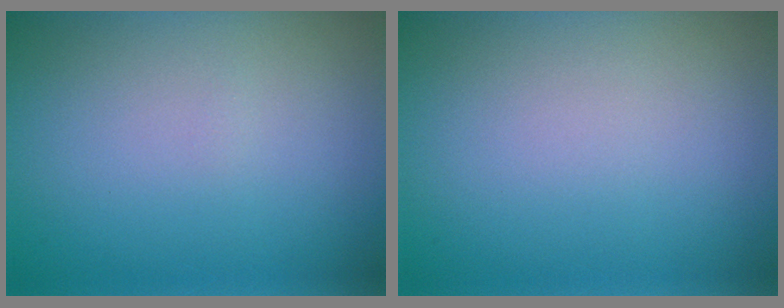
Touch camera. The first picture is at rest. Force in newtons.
{"total": 0.0}